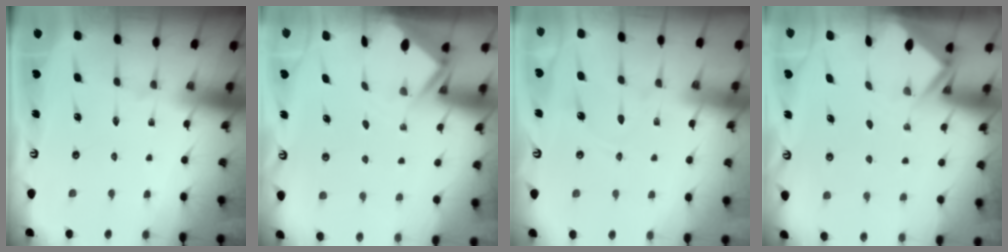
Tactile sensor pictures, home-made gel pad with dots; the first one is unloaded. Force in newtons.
{"total": 3.1, "press": 3.1, "slide": 0.3}
{"total": 4.9, "press": 4.8, "slide": 0.6}
{"total": 2.6, "press": 2.6, "slide": 0.1}